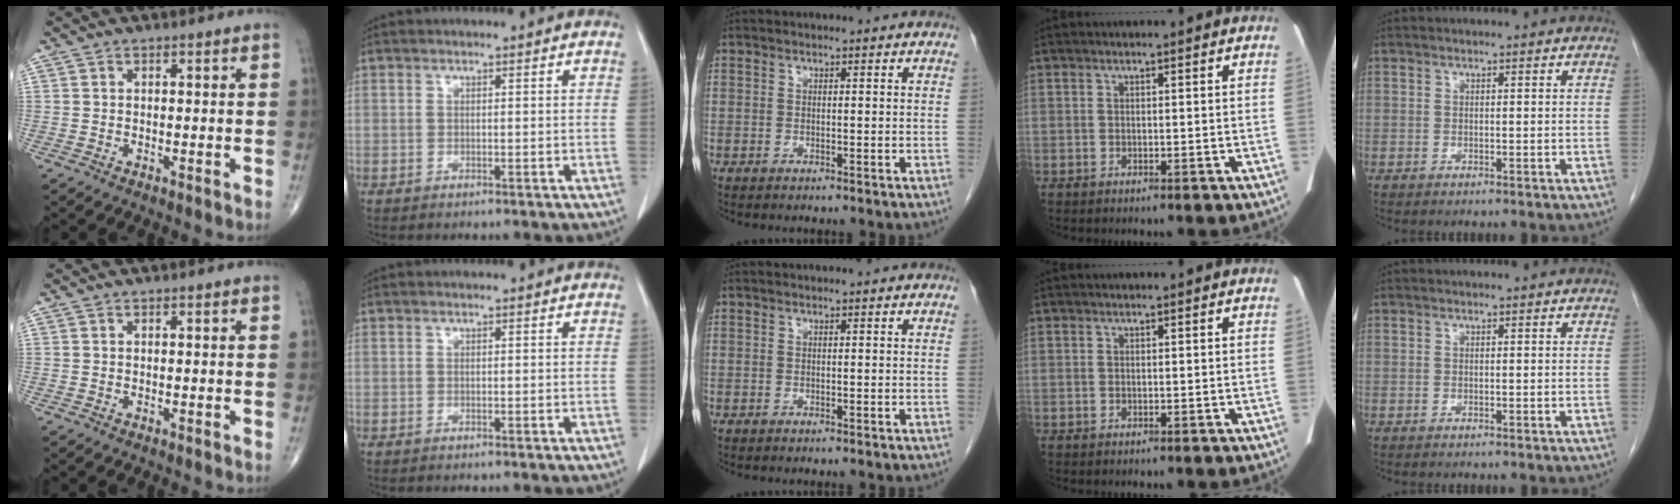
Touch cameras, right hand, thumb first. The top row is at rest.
{}